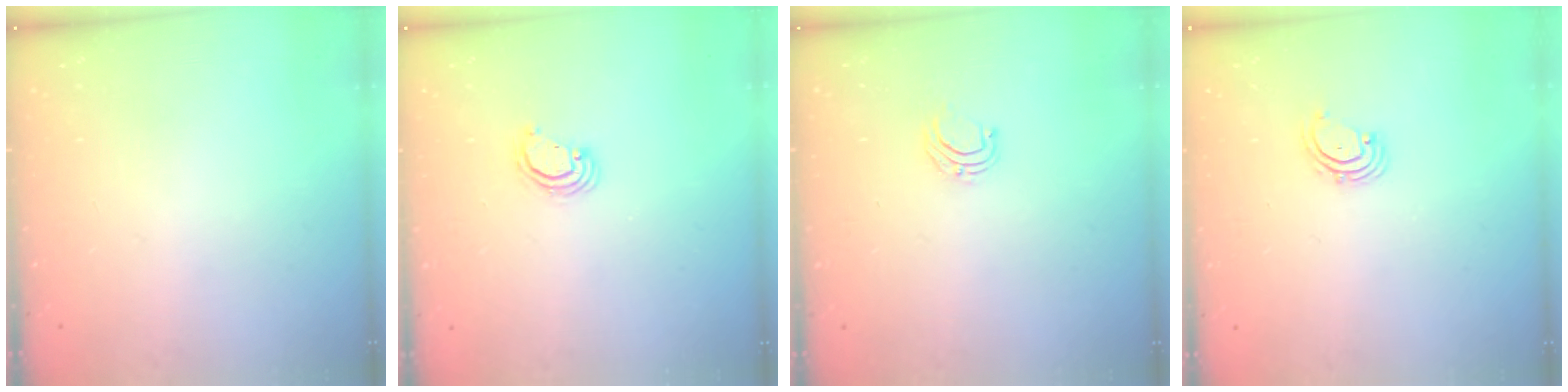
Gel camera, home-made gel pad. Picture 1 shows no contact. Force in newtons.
{"total": 3.0, "press": 3.0, "slide": 0.3}
{"total": 4.8, "press": 4.8, "slide": 0.3}
{"total": 2.0, "press": 2.0, "slide": 0.4}